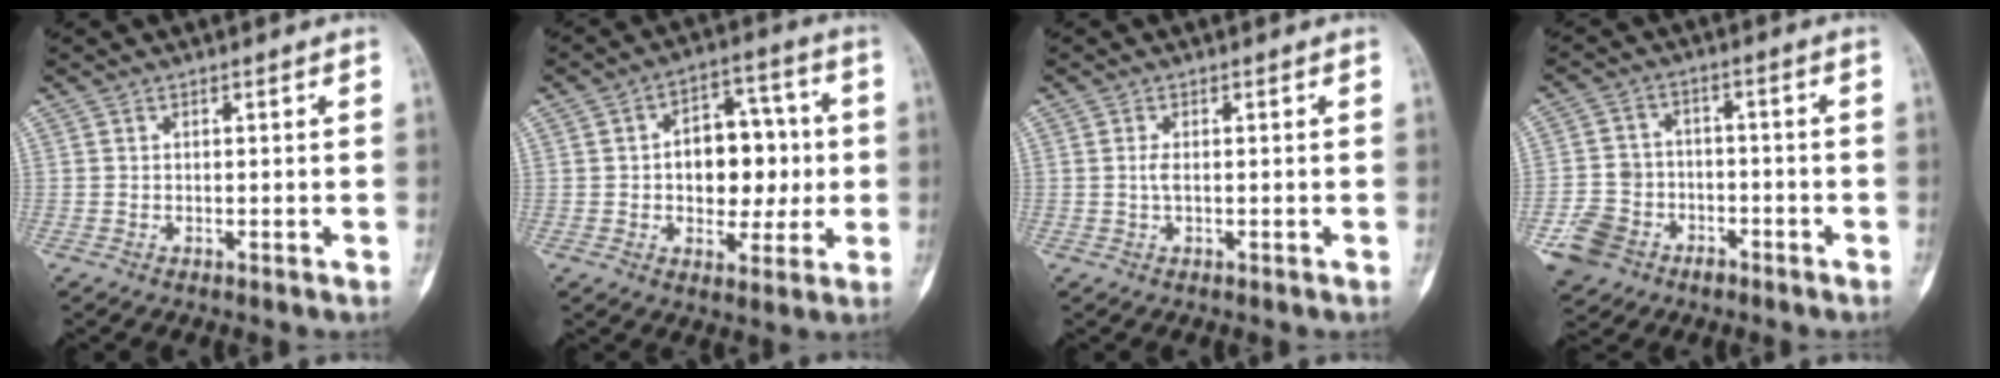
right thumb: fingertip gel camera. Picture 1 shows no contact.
{"total": 13.7, "force": [0.2, 9.0, 10.3], "torque": [-0.099, 0.026, 0.007]}
{"total": 1.3, "force": [0.0, 0.5, 1.2], "torque": [-0.027, -0.001, 0.002]}
{"total": 9.8, "force": [-4.8, 7.6, 3.8], "torque": [-0.061, 0.031, -0.082]}